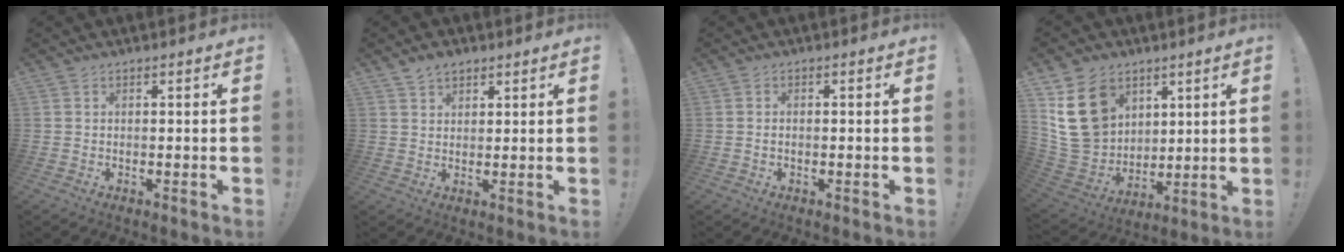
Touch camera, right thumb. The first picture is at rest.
{"total": 3.7, "force": [2.7, 2.3, 1.0], "torque": [-0.018, -0.011, 0.050]}
{"total": 0.8, "force": [0.0, 0.4, 0.6], "torque": [-0.013, 0.002, -0.001]}
{"total": 19.0, "force": [8.0, 14.6, 9.1], "torque": [-0.172, -0.035, 0.161]}